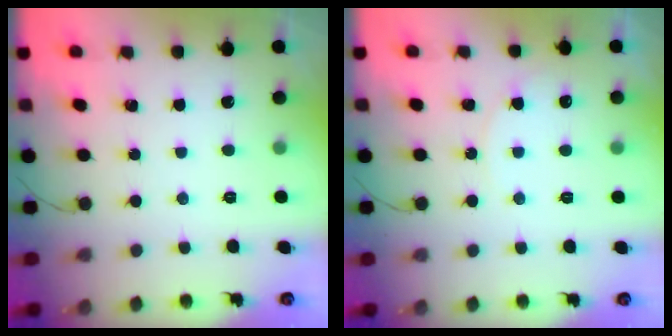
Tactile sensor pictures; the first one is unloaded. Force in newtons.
{"total": 3.9, "press": 3.9, "slide": 0.3}